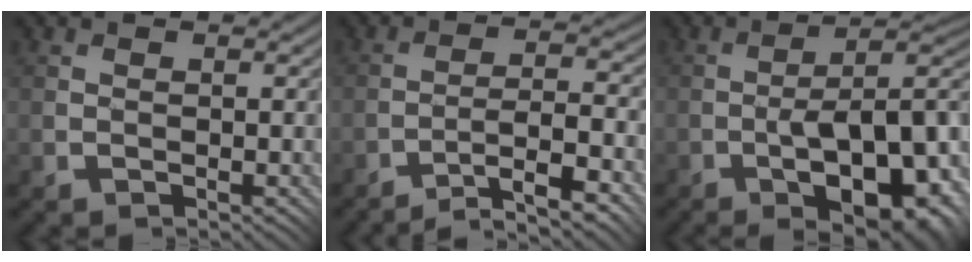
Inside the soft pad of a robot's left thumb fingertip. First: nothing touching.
{"total": 9.0, "force": [-6.8, 0.7, 5.9], "torque": [-0.090, 0.021, -0.107]}
{"total": 15.0, "force": [-4.6, 6.2, 12.8], "torque": [-0.181, -0.009, -0.060]}